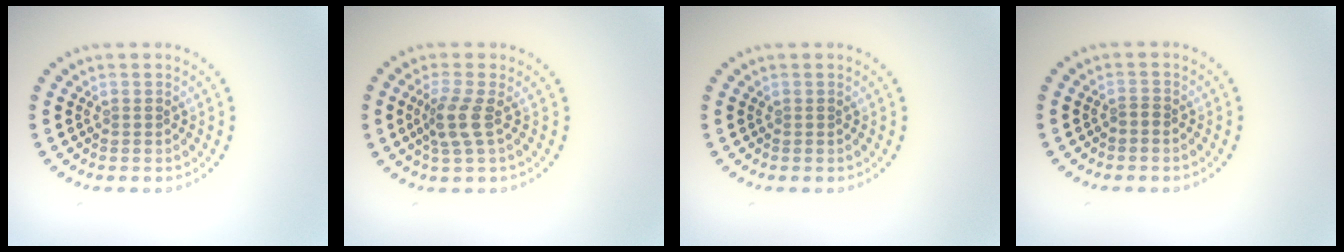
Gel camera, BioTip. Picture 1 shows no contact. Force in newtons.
{"total": 2.5, "press": 1.9, "slide": 1.7}
{"total": 0.0}
{"total": 0.5, "press": 0.3, "slide": 0.4}